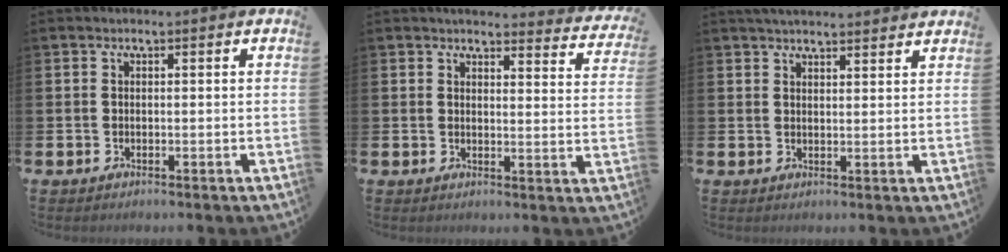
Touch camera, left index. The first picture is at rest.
{"total": 3.4, "force": [3.4, 0.5, 0.2], "torque": [-0.003, -0.030, 0.056]}
{"total": 3.1, "force": [3.1, 0.2, 0.5], "torque": [-0.011, -0.011, 0.055]}